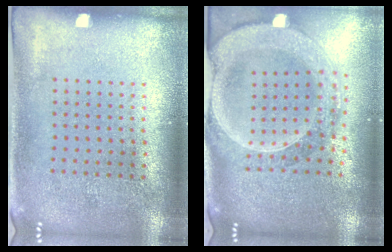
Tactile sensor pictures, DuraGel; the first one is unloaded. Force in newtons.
{"total": 2.9, "press": 2.5, "slide": 1.5}